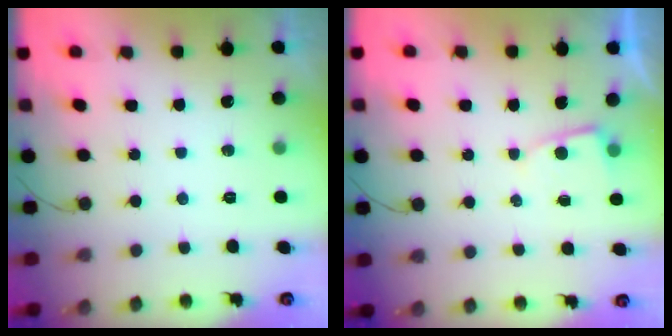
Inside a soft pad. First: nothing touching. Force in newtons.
{"total": 2.5, "press": 2.4, "slide": 0.4}